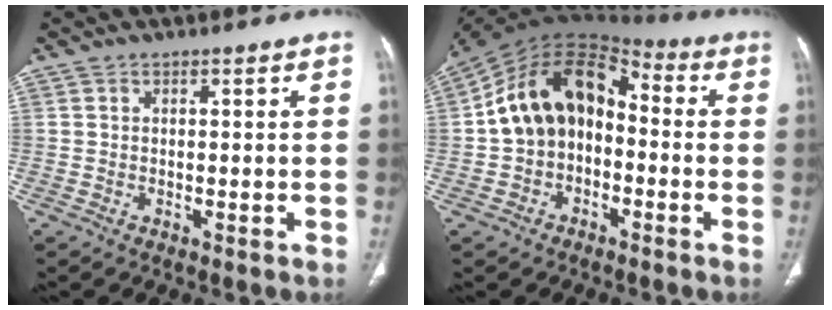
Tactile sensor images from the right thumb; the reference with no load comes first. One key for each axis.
{"total": 15.7, "fx": -1.0, "fy": 11.3, "fz": 10.9, "tx": -0.162, "ty": 0.051, "tz": -0.031}